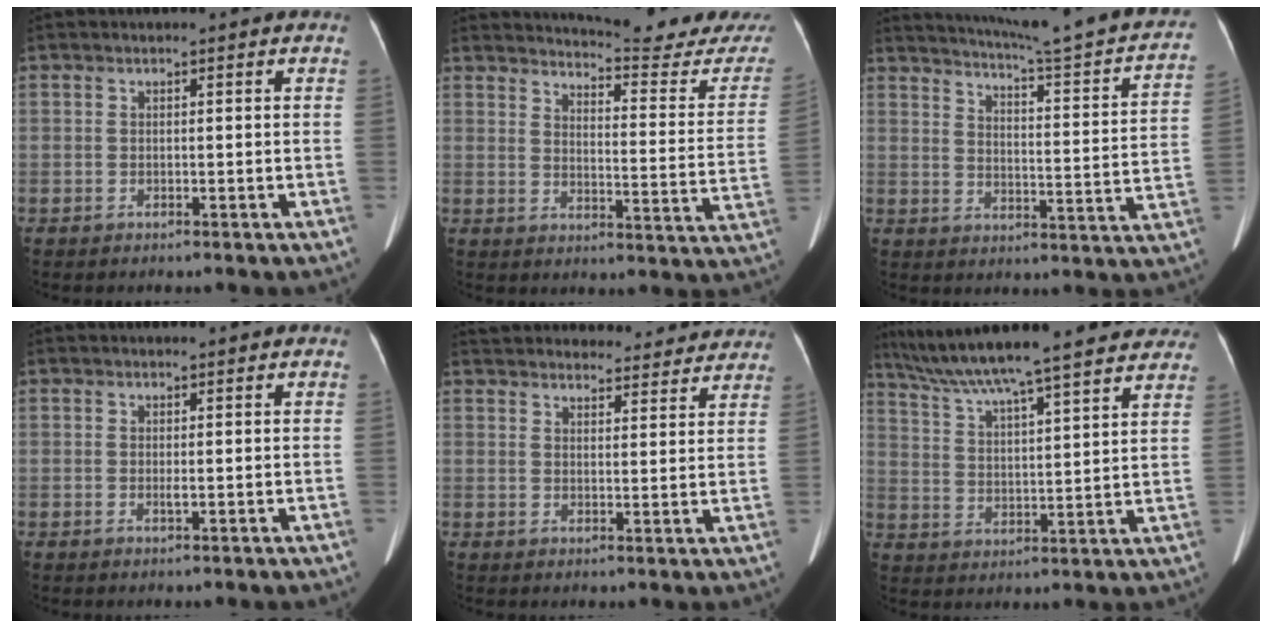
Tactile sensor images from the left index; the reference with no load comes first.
{"total": 20.2, "force": [19.6, 0.2, 5.0], "torque": [-0.074, -0.121, 0.224]}
{"total": 25.0, "force": [21.8, 1.0, 12.2], "torque": [-0.178, -0.055, 0.265]}
{"total": 0.6, "force": [0.1, 0.0, 0.6], "torque": [-0.017, 0.000, 0.002]}
{"total": 23.6, "force": [22.0, 6.1, 5.7], "torque": [-0.093, 0.014, 0.280]}
{"total": 27.2, "force": [23.8, 3.0, 12.8], "torque": [-0.211, 0.003, 0.324]}